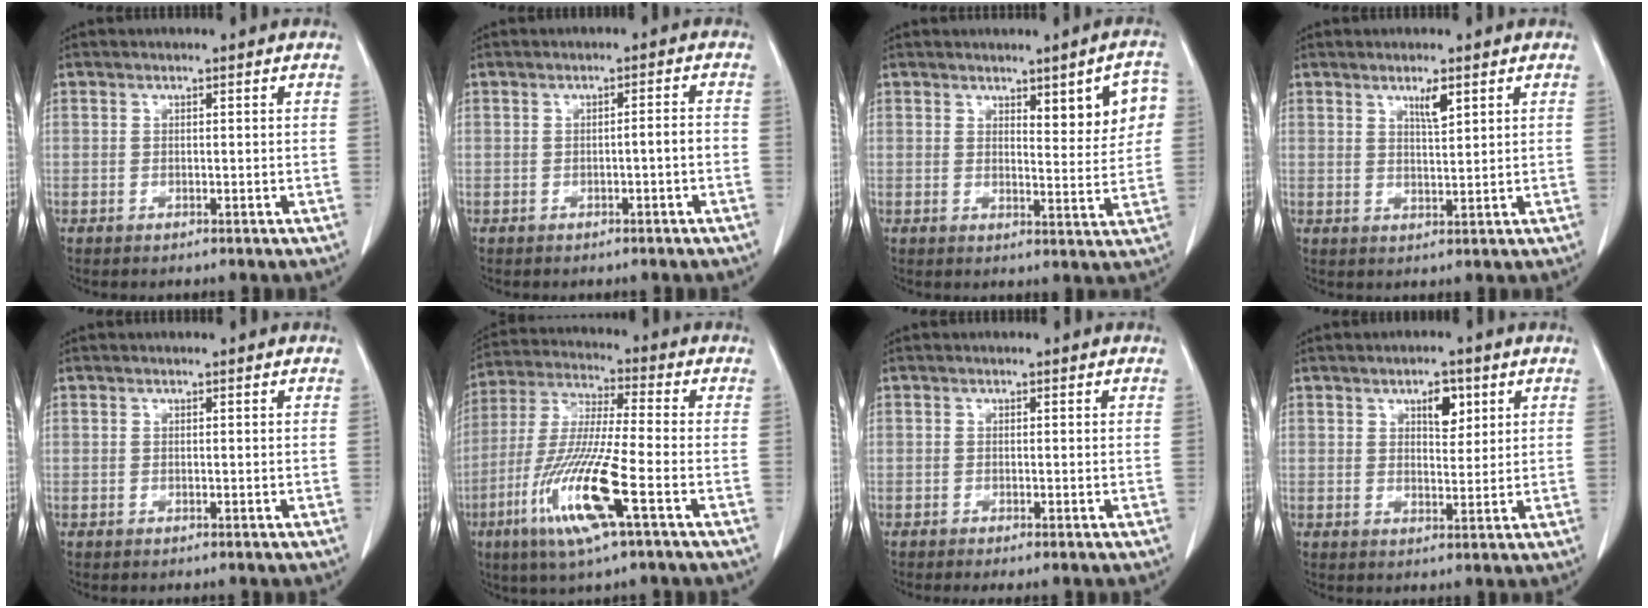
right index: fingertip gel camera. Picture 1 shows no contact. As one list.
[{"total": 1.8, "force": [-0.8, 0.0, 1.6], "torque": [-0.022, 0.001, -0.013]}, {"total": 7.0, "force": [2.7, 1.8, 6.3], "torque": [-0.072, 0.002, 0.033]}, {"total": 2.8, "force": [1.8, 0.2, 2.2], "torque": [-0.040, -0.004, 0.032]}, {"total": 0.0}, {"total": 14.6, "force": [-5.9, 0.4, 13.4], "torque": [-0.281, -0.024, -0.114]}, {"total": 1.2, "force": [-0.9, -0.2, 0.7], "torque": [-0.013, -0.002, -0.016]}, {"total": 4.0, "force": [2.1, 1.8, 3.0], "torque": [-0.044, 0.000, 0.033]}]